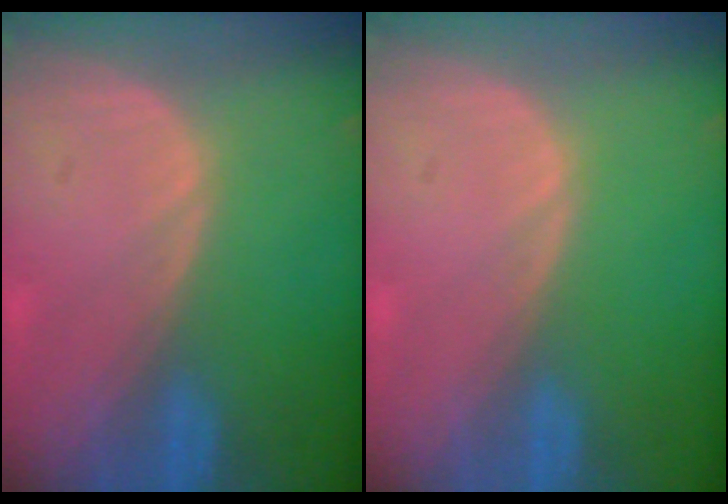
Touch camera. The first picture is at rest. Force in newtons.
{"total": 0.0}